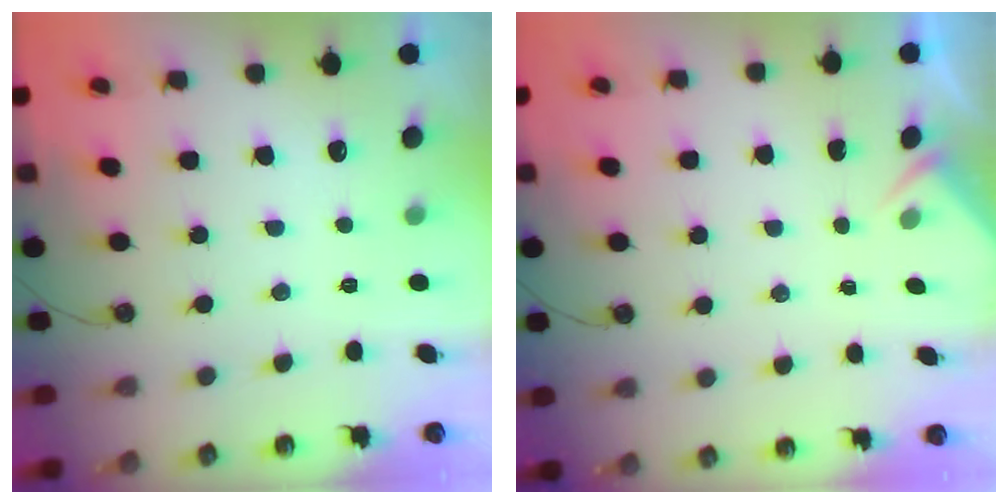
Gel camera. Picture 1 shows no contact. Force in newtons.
{"total": 2.2, "press": 2.1, "slide": 0.4}